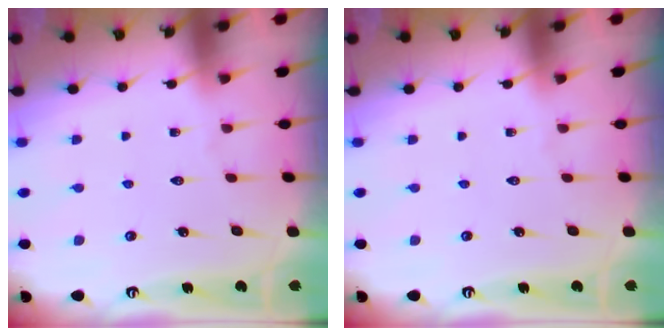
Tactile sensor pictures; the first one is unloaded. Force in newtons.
{"total": 0.0}